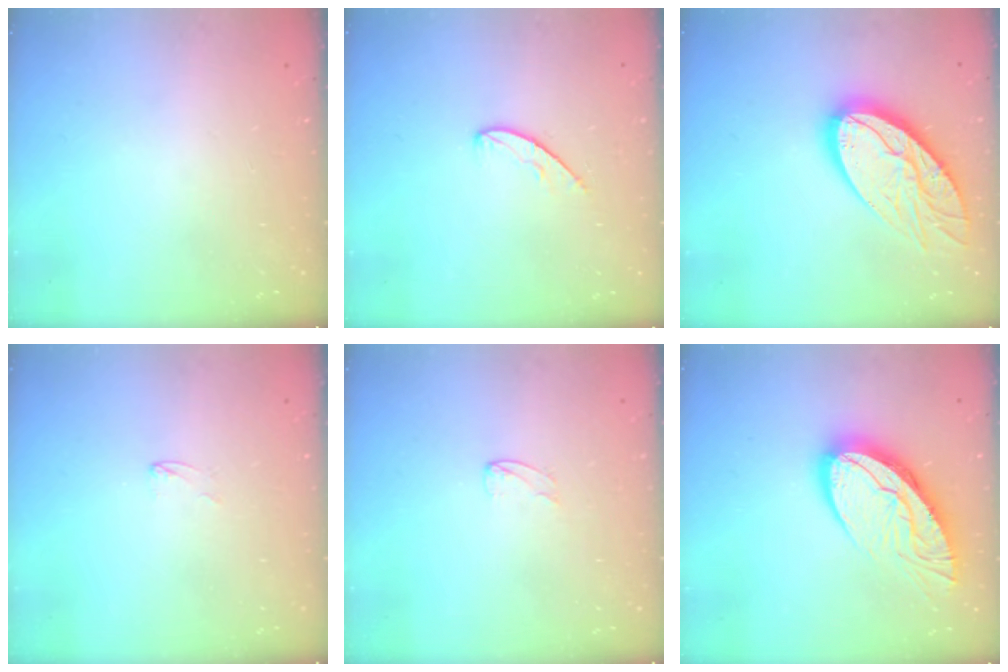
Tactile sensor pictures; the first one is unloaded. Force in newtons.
{"total": 5.4, "press": 5.4, "slide": 0.5}
{"total": 18.9, "press": 18.8, "slide": 1.4}
{"total": 1.7, "press": 1.6, "slide": 0.1}
{"total": 2.0, "press": 2.0, "slide": 0.2}
{"total": 15.5, "press": 15.4, "slide": 1.3}